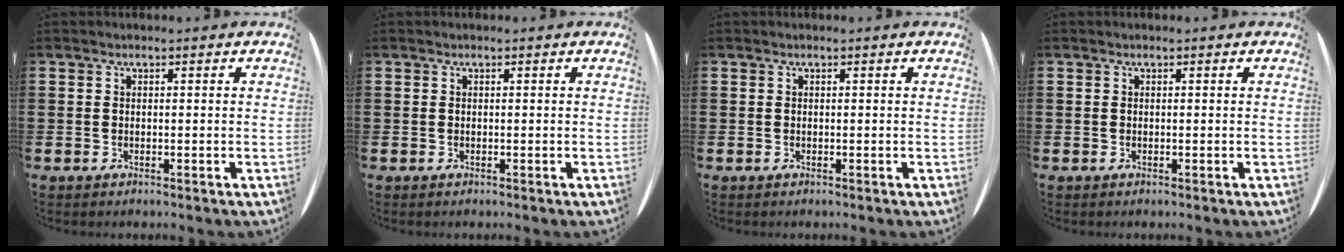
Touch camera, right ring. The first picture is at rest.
{"total": 0.0}
{"total": 0.0}
{"total": 0.0}